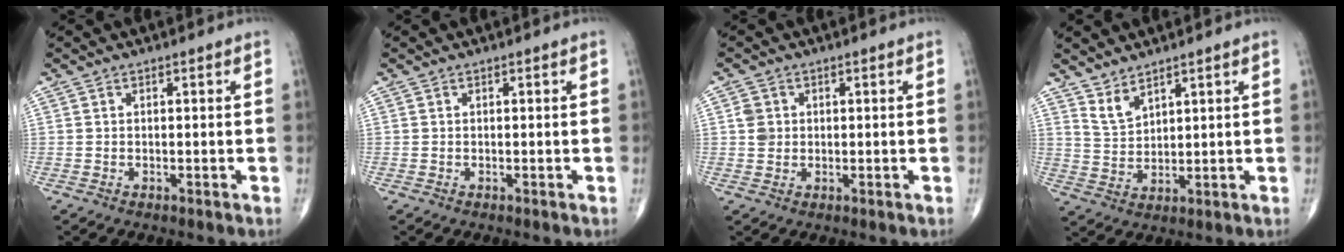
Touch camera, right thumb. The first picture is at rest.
{"total": 0.0}
{"total": 2.7, "force": [0.4, 2.4, 1.1], "torque": [-0.007, 0.000, 0.009]}
{"total": 4.0, "force": [3.3, 1.3, 1.8], "torque": [-0.030, -0.029, 0.074]}